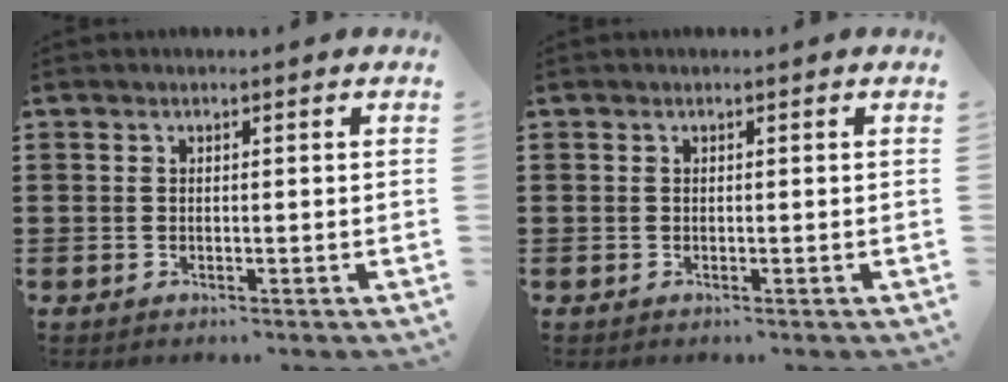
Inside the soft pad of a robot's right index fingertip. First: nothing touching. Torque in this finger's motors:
{"motor_torque": [-0.13, 0.12, 0.00, -0.01]}